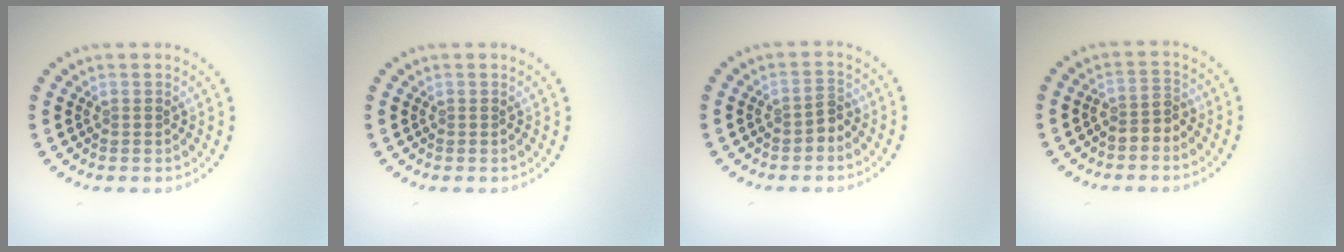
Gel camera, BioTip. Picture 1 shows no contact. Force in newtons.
{"total": 0.0}
{"total": 1.4, "press": 1.2, "slide": 0.7}
{"total": 1.9, "press": 1.4, "slide": 1.2}